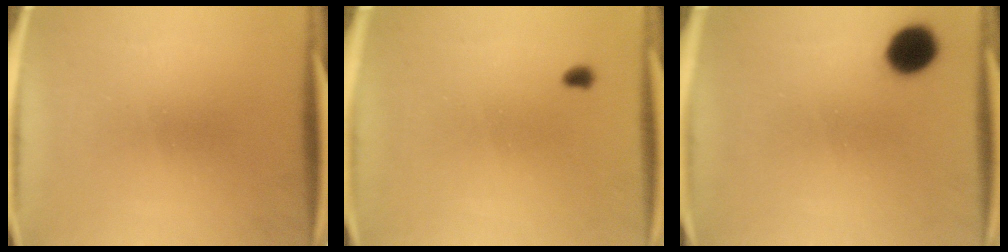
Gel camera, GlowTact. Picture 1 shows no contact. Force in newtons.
{"total": 1.0}
{"total": 7.8}